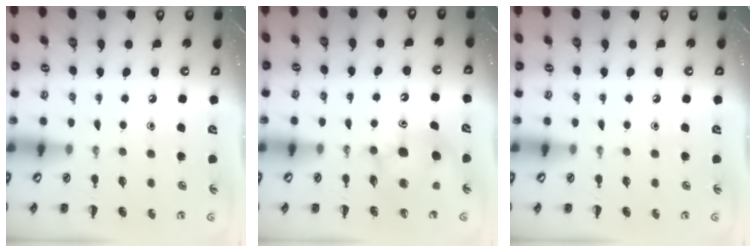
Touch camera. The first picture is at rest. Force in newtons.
{"total": 8.4, "press": 8.3, "slide": 1.0}
{"total": 0.0}